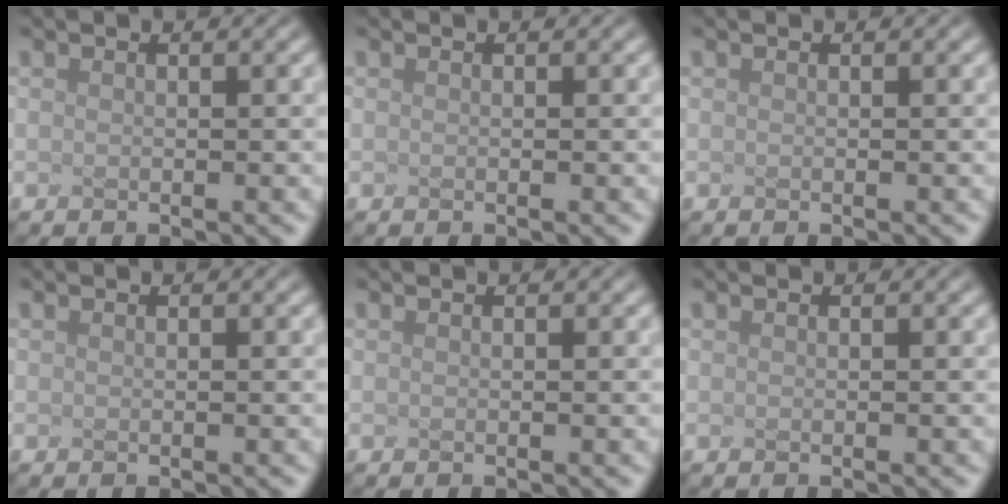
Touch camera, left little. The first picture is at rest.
{"total": 0.0}
{"total": 0.0}
{"total": 0.0}
{"total": 0.0}
{"total": 0.0}